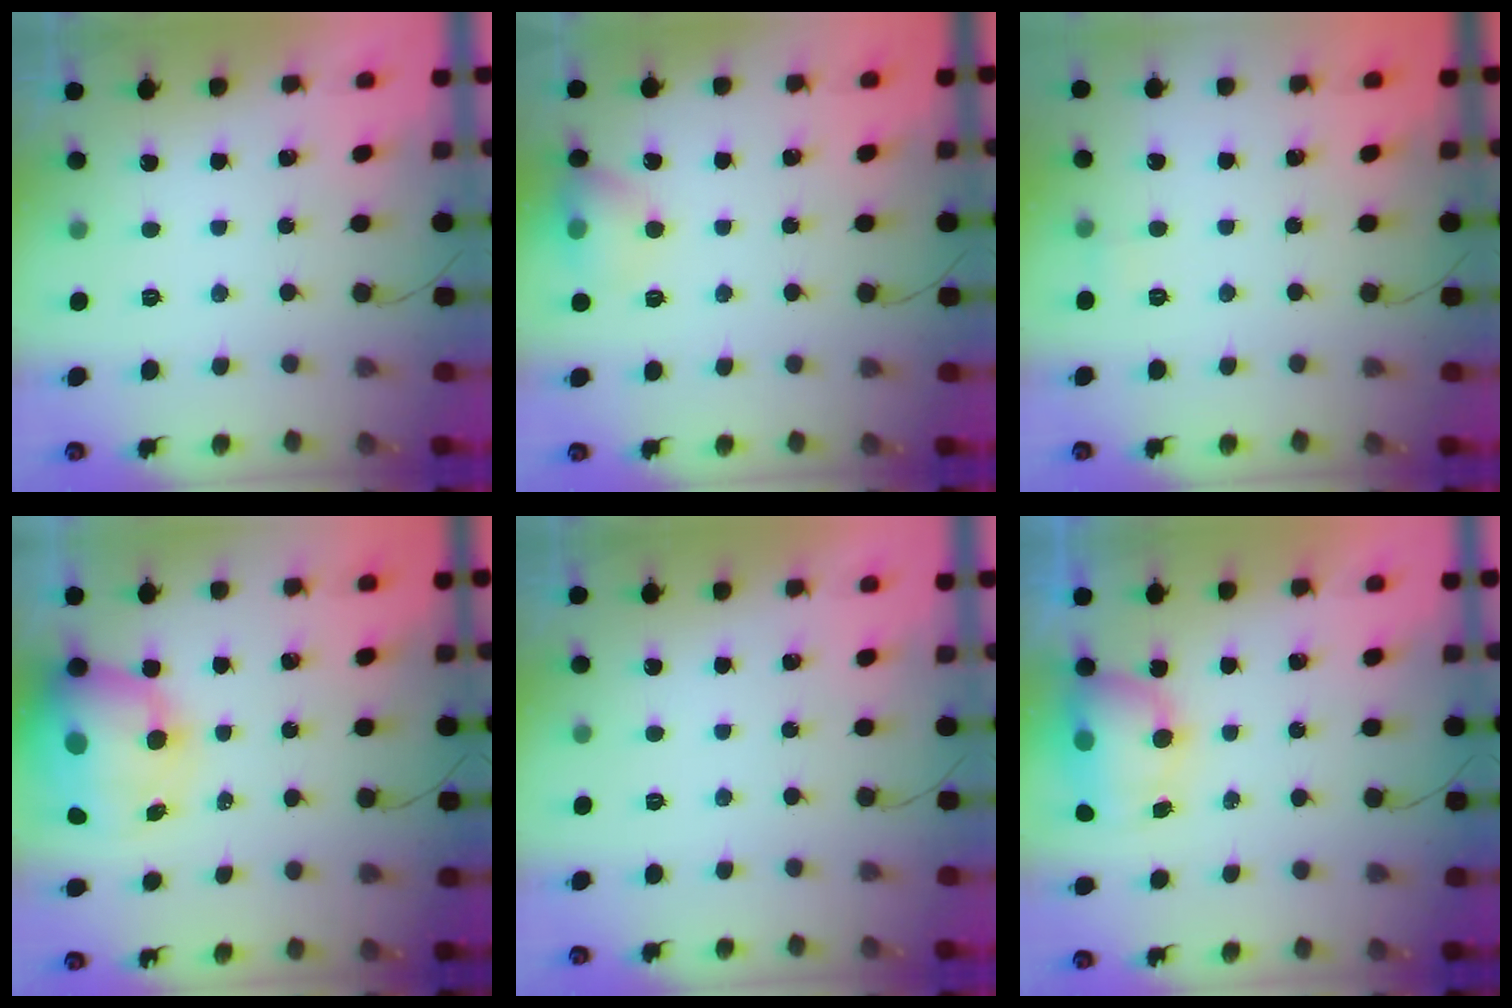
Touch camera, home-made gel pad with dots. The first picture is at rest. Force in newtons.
{"total": 8.7, "press": 8.5, "slide": 1.4}
{"total": 4.3, "press": 4.1, "slide": 1.2}
{"total": 15.4, "press": 14.9, "slide": 3.8}
{"total": 0.0}
{"total": 7.3, "press": 7.3, "slide": 0.9}